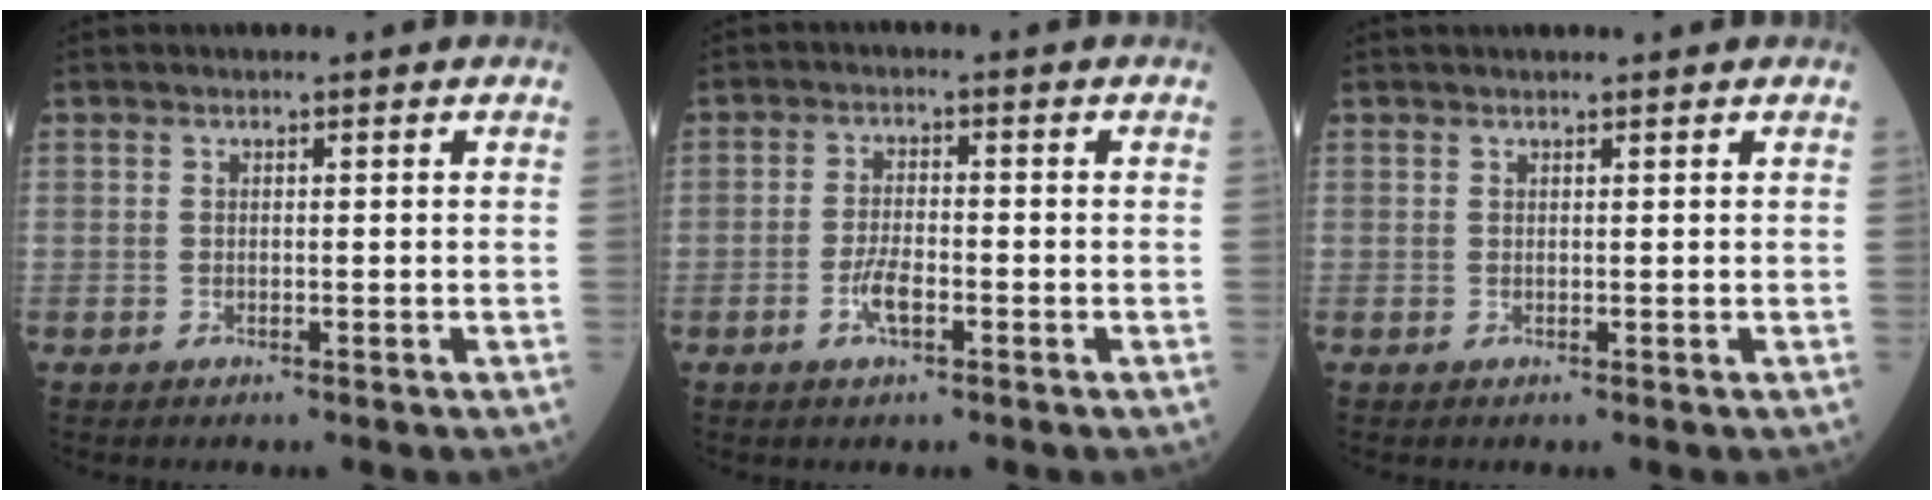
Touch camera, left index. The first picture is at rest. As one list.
[{"total": 3.6, "force": [-1.6, 1.0, 3.0], "torque": [-0.061, 0.002, -0.032]}, {"total": 2.5, "force": [2.3, 0.2, 0.8], "torque": [-0.004, 0.025, 0.032]}]